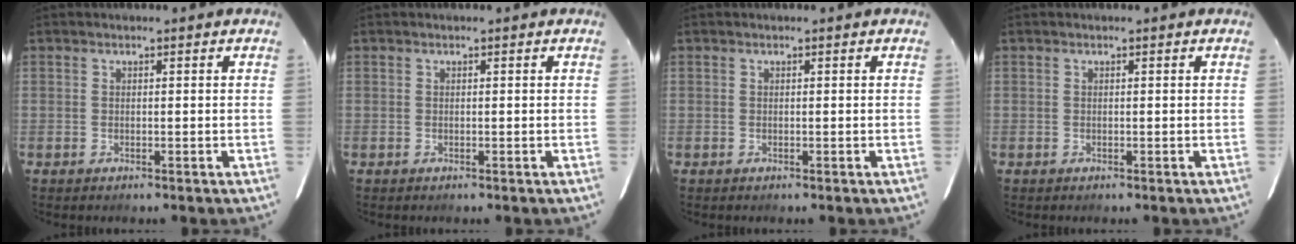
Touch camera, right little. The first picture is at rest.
{"total": 0.0}
{"total": 0.0}
{"total": 0.0}